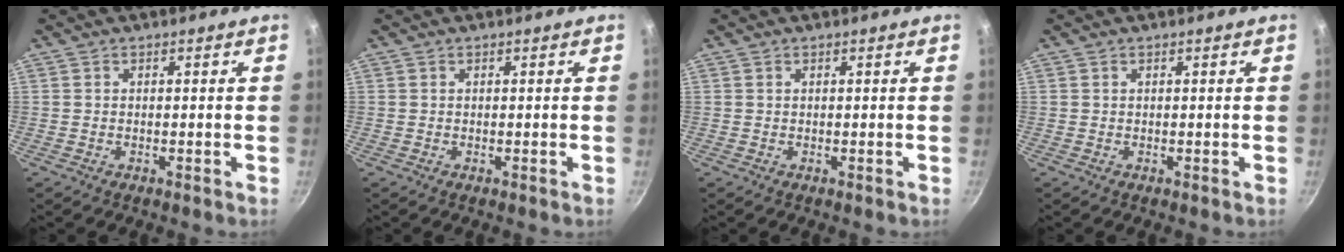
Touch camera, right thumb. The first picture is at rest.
{"total": 0.0}
{"total": 0.0}
{"total": 0.0}